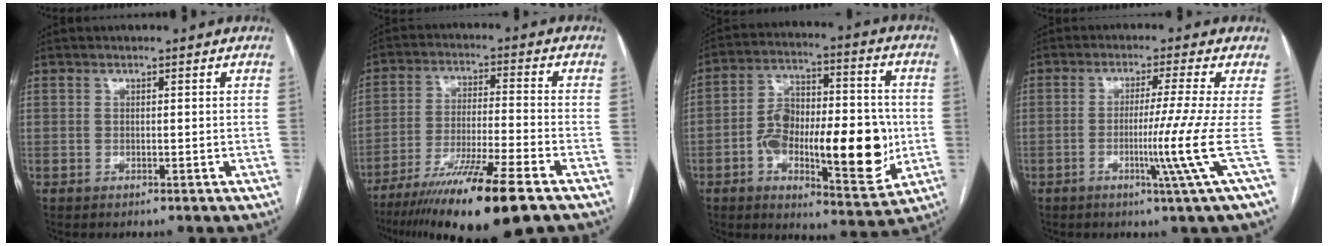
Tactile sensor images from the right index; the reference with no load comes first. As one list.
[{"total": 16.0, "force": [-11.0, -0.3, 11.6], "torque": [-0.202, -0.040, -0.188]}, {"total": 19.3, "force": [-3.6, 6.9, 17.6], "torque": [-0.281, 0.019, -0.047]}, {"total": 7.9, "force": [-1.9, -3.3, 6.9], "torque": [-0.119, -0.024, -0.035]}]